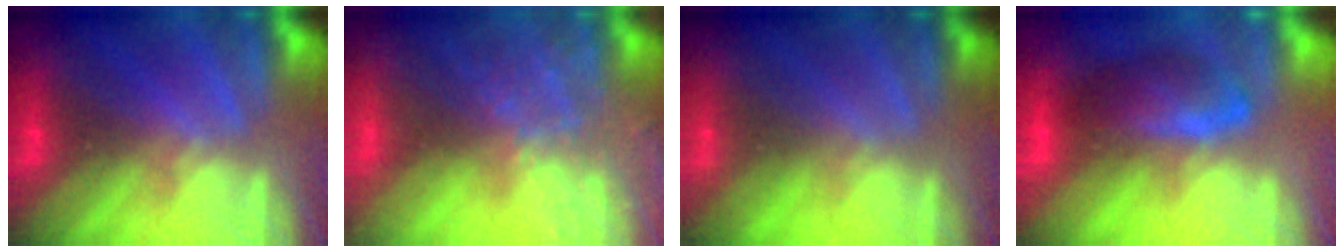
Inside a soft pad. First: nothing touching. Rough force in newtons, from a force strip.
{"total": 8.5}
{"total": 2.4}
{"total": 7.5}